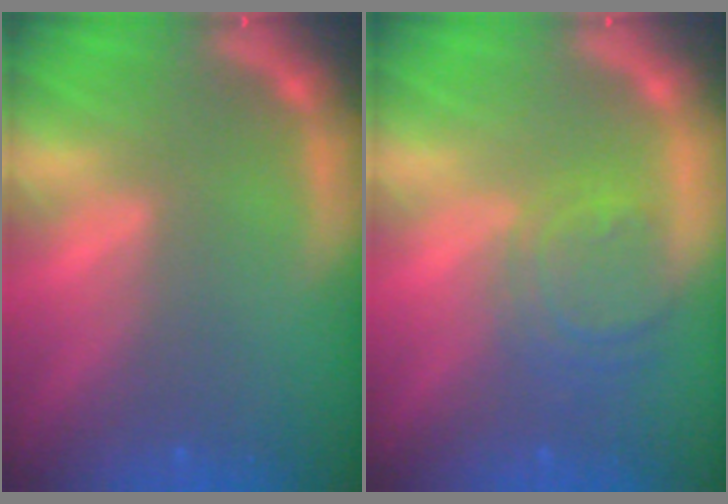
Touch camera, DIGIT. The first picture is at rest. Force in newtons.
{"total": 4.5}